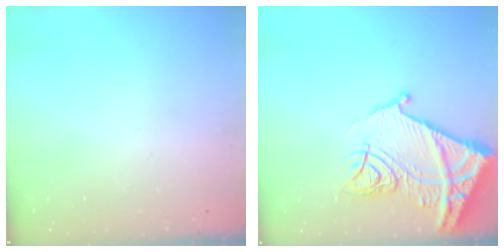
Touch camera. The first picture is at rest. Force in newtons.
{"total": 18.1, "press": 18.0, "slide": 1.9}